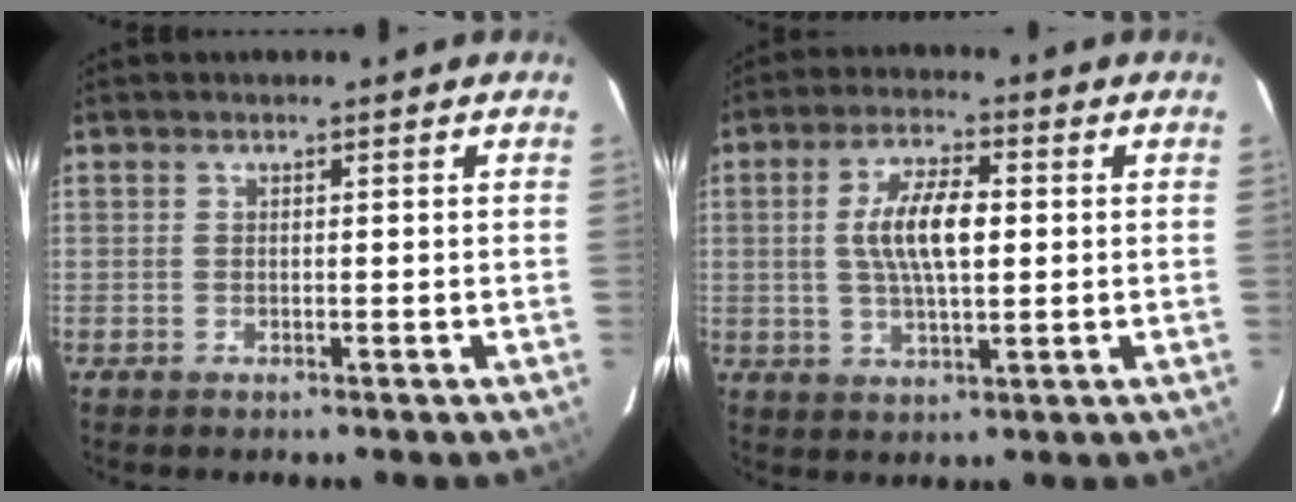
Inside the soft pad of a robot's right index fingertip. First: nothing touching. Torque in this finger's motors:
{"motor_torque": [0.44, 0.09, 0.25, 0.09]}